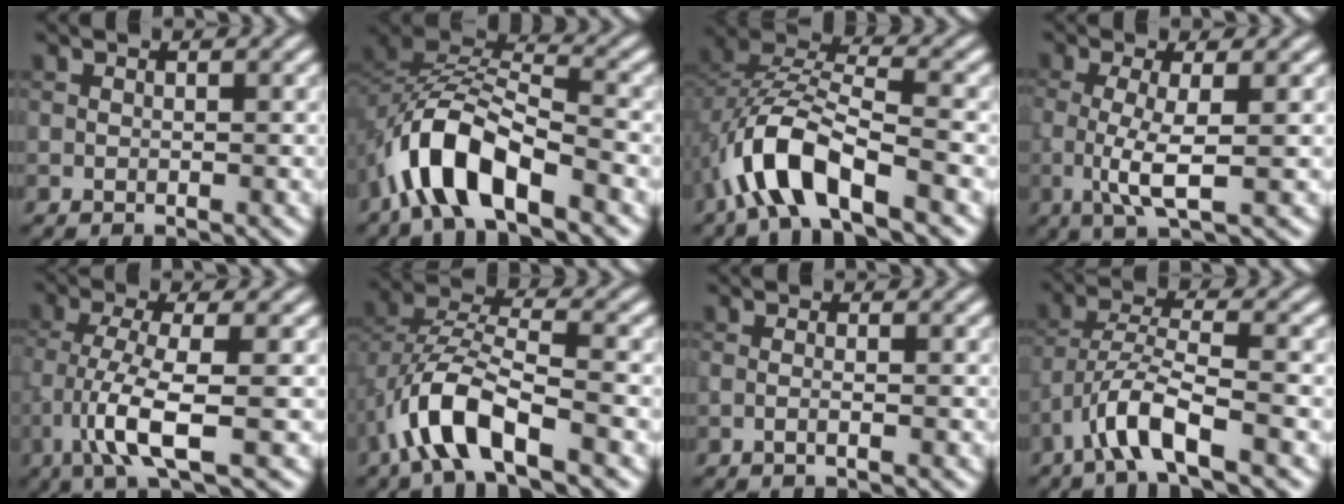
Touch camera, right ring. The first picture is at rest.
{"total": 8.4, "force": [-4.8, 3.6, 6.0], "torque": [-0.107, 0.010, -0.098]}
{"total": 8.1, "force": [-4.1, 3.4, 6.1], "torque": [-0.120, 0.008, -0.084]}
{"total": 4.2, "force": [-0.4, 0.9, 4.0], "torque": [-0.079, -0.007, -0.009]}
{"total": 5.4, "force": [-1.9, 1.0, 5.0], "torque": [-0.102, -0.002, -0.041]}
{"total": 7.4, "force": [-3.6, 3.1, 5.8], "torque": [-0.116, 0.004, -0.074]}
{"total": 1.0, "force": [-0.3, 0.4, 0.9], "torque": [-0.013, -0.007, -0.011]}
{"total": 5.1, "force": [-3.0, 1.1, 4.0], "torque": [-0.074, 0.008, -0.065]}